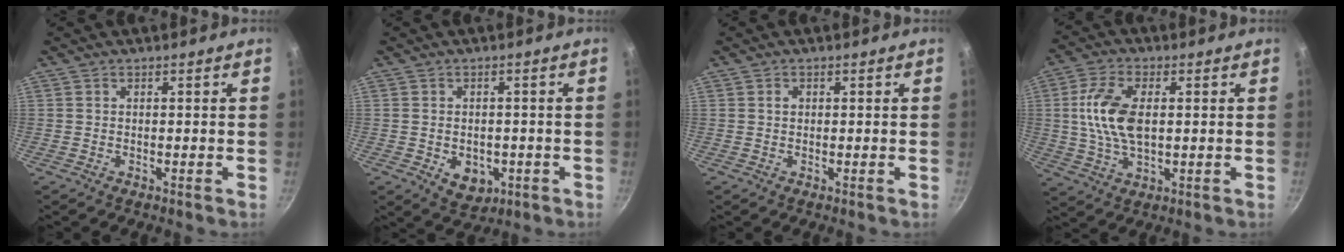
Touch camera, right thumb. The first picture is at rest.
{"total": 6.5, "force": [-1.9, 4.8, 4.0], "torque": [-0.037, 0.002, -0.015]}
{"total": 1.0, "force": [0.2, 0.9, 0.6], "torque": [-0.008, 0.005, 0.004]}
{"total": 11.1, "force": [1.2, 5.8, 9.4], "torque": [-0.181, 0.007, 0.021]}